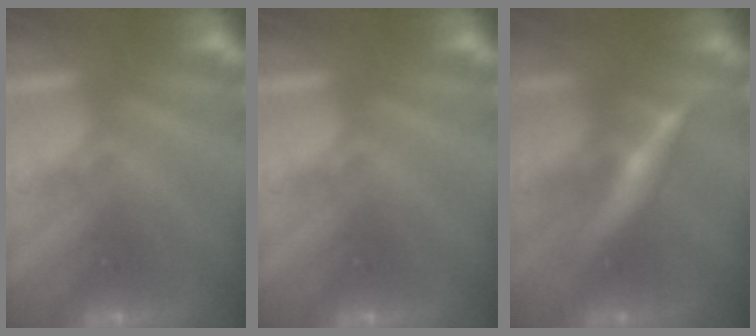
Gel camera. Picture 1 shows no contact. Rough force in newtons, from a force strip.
{"total": 0.0}
{"total": 2.8}